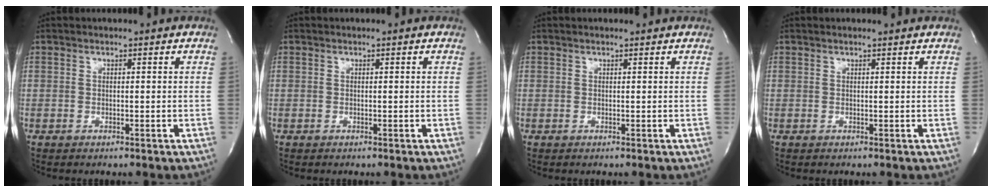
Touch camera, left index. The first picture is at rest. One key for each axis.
{"total": 0.0}
{"total": 0.8, "fx": 0.7, "fy": 0.0, "fz": 0.3, "tx": -0.010, "ty": 0.006, "tz": 0.012}
{"total": 1.3, "fx": 1.2, "fy": 0.1, "fz": 0.5, "tx": -0.011, "ty": 0.009, "tz": 0.017}